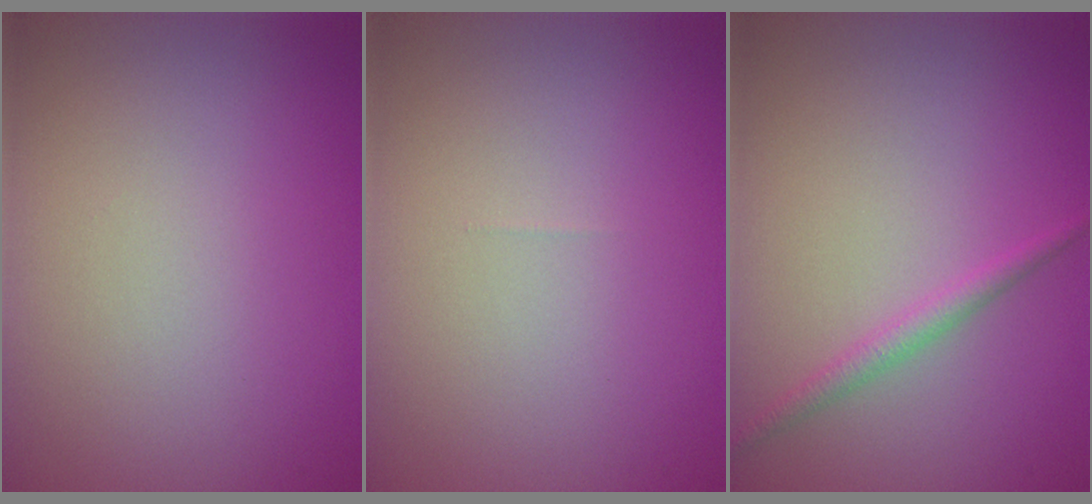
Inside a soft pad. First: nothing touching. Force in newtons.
{"total": 0.0}
{"total": 1.5, "press": 1.5, "slide": 0.0}